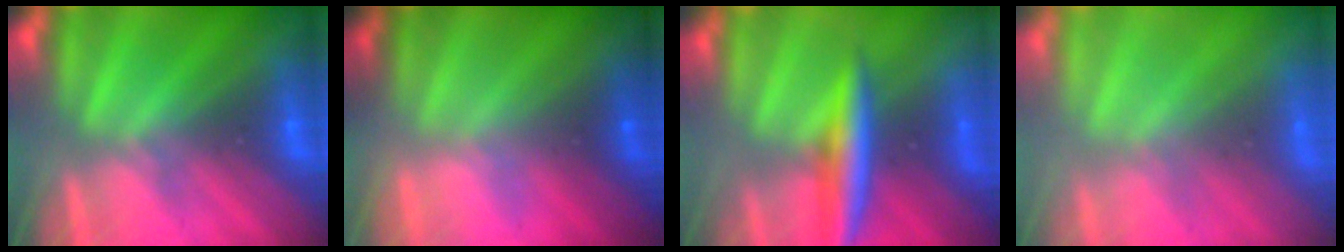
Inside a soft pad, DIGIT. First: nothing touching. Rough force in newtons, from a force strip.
{"total": 2.4}
{"total": 5.9}
{"total": 6.2}